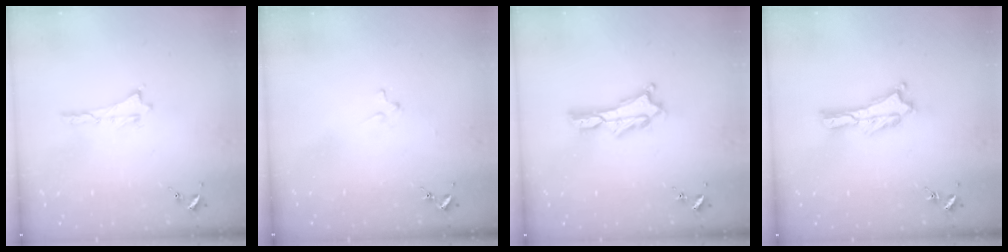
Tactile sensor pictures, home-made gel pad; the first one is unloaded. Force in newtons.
{"total": 1.1, "press": 1.1, "slide": 0.1}
{"total": 2.0, "press": 2.0, "slide": 0.3}
{"total": 0.7, "press": 0.7, "slide": 0.2}